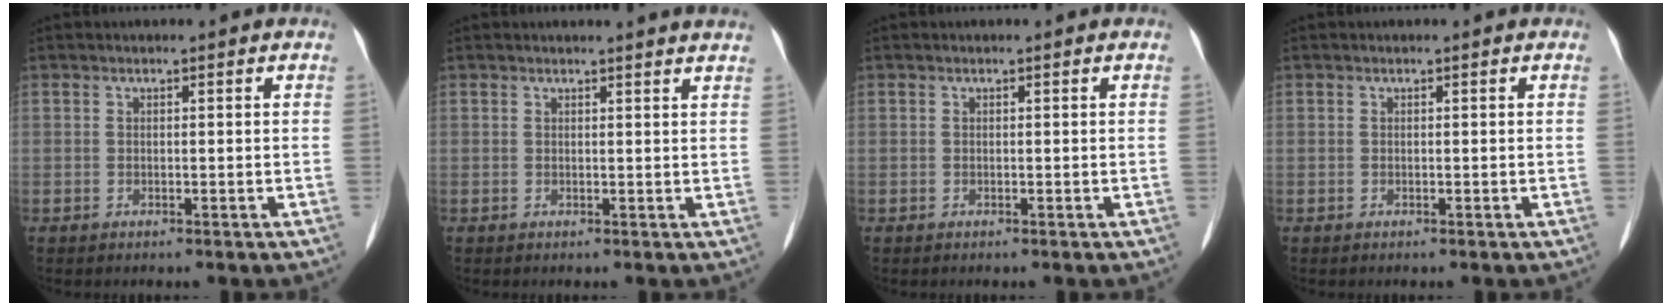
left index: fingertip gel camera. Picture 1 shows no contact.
{"total": 4.7, "force": [4.6, -0.3, 1.1], "torque": [-0.012, 0.000, 0.035]}
{"total": 0.0}
{"total": 0.0}